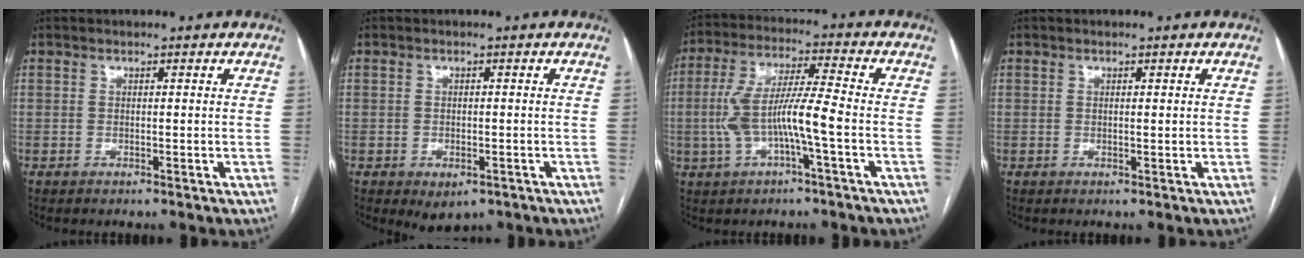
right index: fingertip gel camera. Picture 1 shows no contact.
{"total": 3.4, "force": [-1.9, 2.1, 1.9], "torque": [-0.018, -0.001, -0.013]}
{"total": 10.2, "force": [-2.1, 0.9, 10.0], "torque": [-0.208, 0.021, -0.041]}
{"total": 0.5, "force": [0.2, 0.1, 0.5], "torque": [-0.010, -0.001, 0.002]}